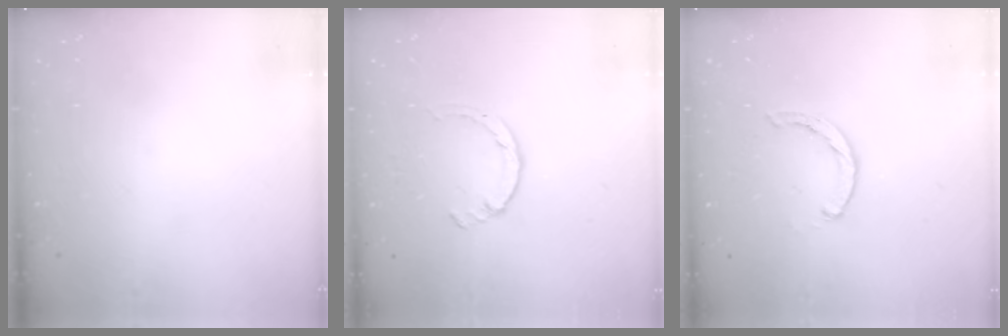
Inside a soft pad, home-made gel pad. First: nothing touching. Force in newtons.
{"total": 1.4, "press": 1.4, "slide": 0.3}
{"total": 2.0, "press": 2.0, "slide": 0.4}